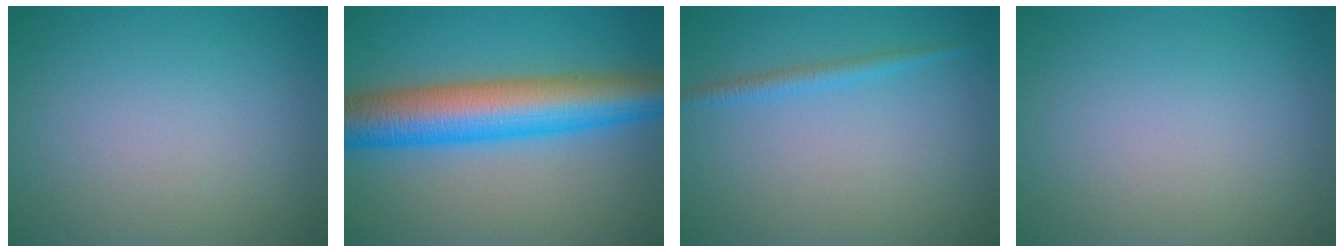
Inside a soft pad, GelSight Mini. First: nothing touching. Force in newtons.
{"total": 10.0, "press": 10.0, "slide": 0.2}
{"total": 1.4, "press": 1.4, "slide": 0.1}
{"total": 0.0}